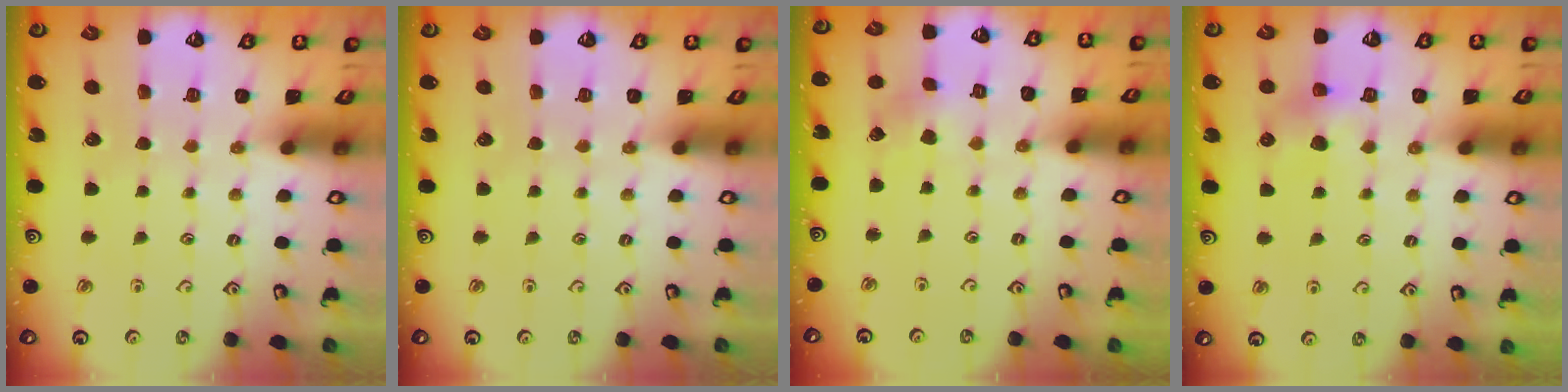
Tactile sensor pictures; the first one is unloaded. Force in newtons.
{"total": 0.0}
{"total": 2.4, "press": 2.4, "slide": 0.2}
{"total": 5.7, "press": 5.7, "slide": 0.5}